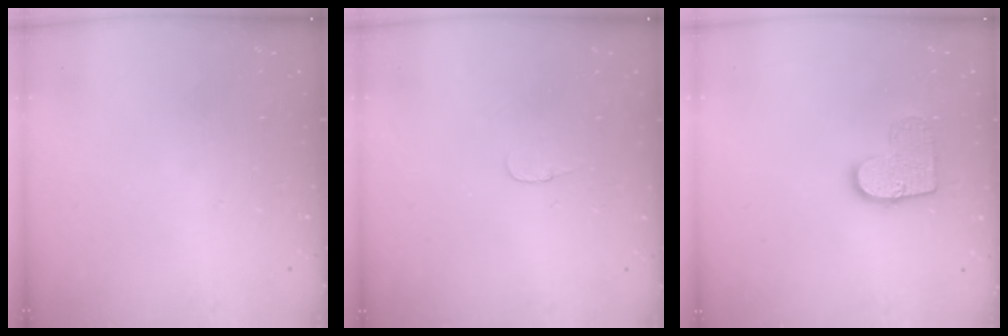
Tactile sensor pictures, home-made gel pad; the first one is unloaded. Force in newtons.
{"total": 3.1, "press": 3.1, "slide": 0.3}
{"total": 10.7, "press": 10.7, "slide": 0.6}